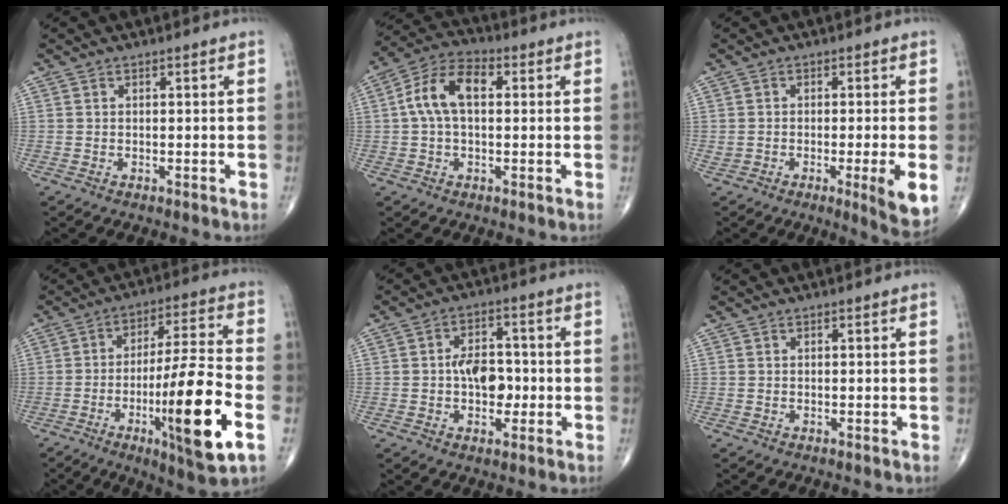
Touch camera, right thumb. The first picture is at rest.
{"total": 9.9, "force": [1.4, 5.6, 8.1], "torque": [-0.158, 0.032, 0.018]}
{"total": 6.7, "force": [-1.4, 1.0, 6.5], "torque": [-0.097, -0.014, -0.020]}
{"total": 19.5, "force": [-6.3, 2.9, 18.3], "torque": [-0.306, 0.011, -0.095]}
{"total": 7.7, "force": [-0.9, 5.0, 5.8], "torque": [-0.067, 0.016, -0.018]}
{"total": 0.0}